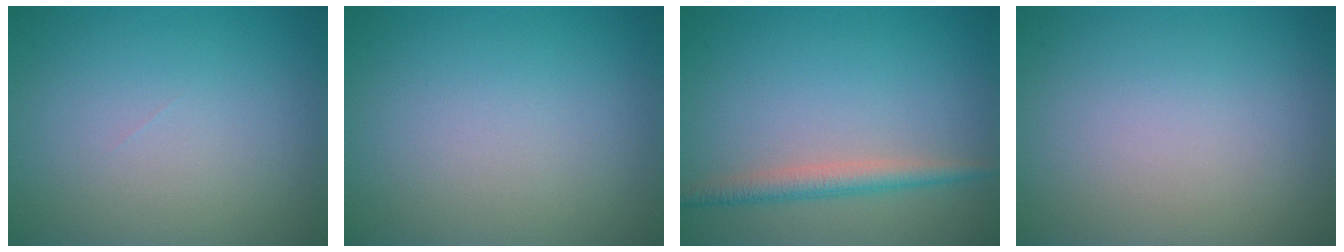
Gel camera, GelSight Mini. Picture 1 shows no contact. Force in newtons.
{"total": 0.0}
{"total": 2.4, "press": 2.4, "slide": 0.1}
{"total": 0.0}